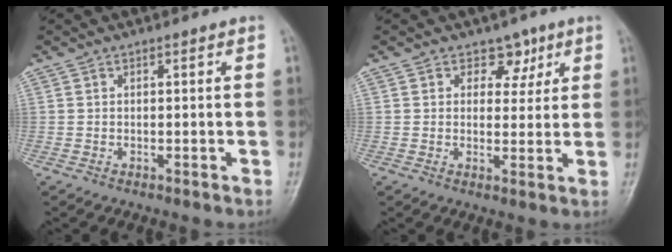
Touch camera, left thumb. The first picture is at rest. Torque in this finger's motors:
{"motor_torque": [-0.01, 0.06, 0.18, 0.02, -0.02]}